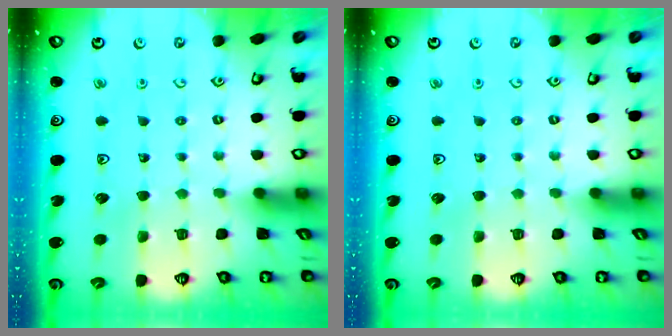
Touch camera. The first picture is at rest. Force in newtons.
{"total": 0.0}